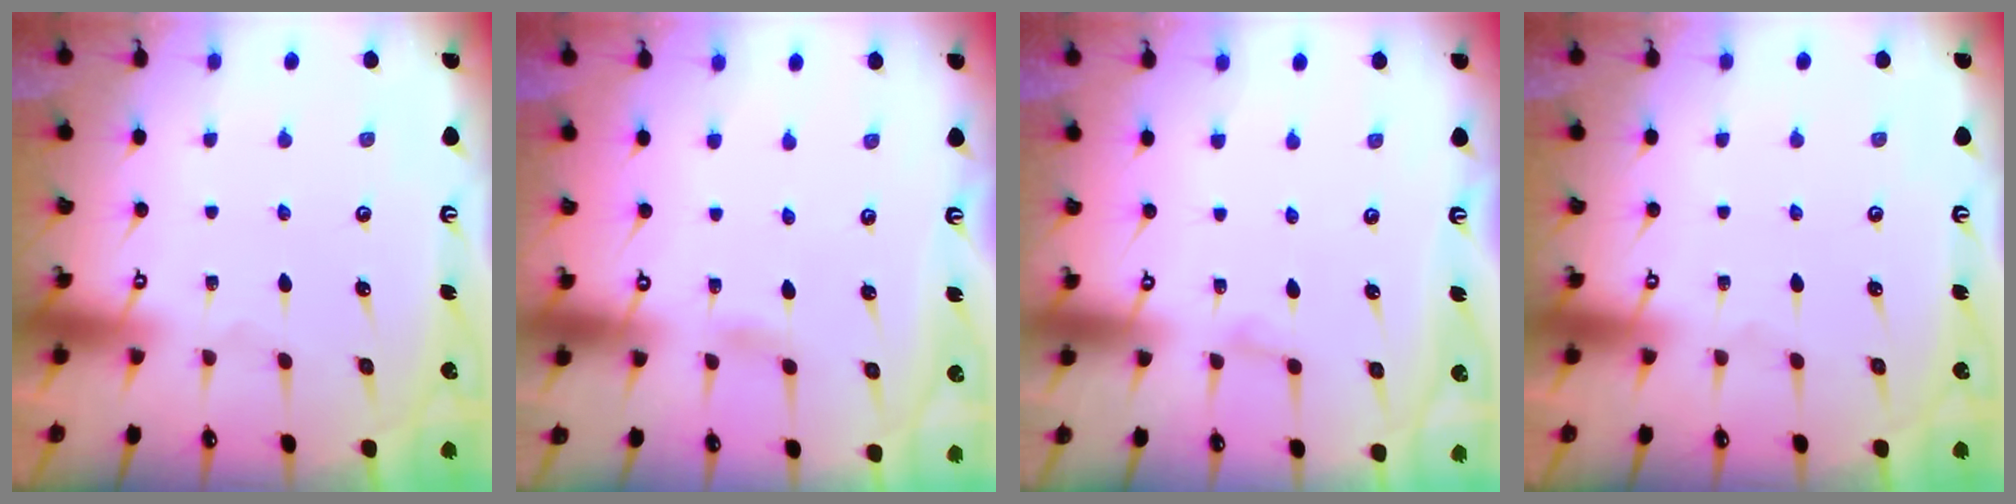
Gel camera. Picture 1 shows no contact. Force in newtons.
{"total": 1.7, "press": 1.7, "slide": 0.2}
{"total": 2.2, "press": 2.1, "slide": 0.3}
{"total": 0.0}